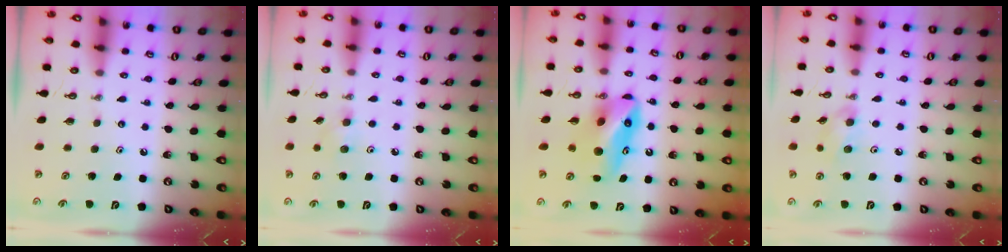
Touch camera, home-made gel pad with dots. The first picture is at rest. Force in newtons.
{"total": 5.5, "press": 5.3, "slide": 1.3}
{"total": 11.5, "press": 8.8, "slide": 7.5}
{"total": 7.8, "press": 7.4, "slide": 2.5}